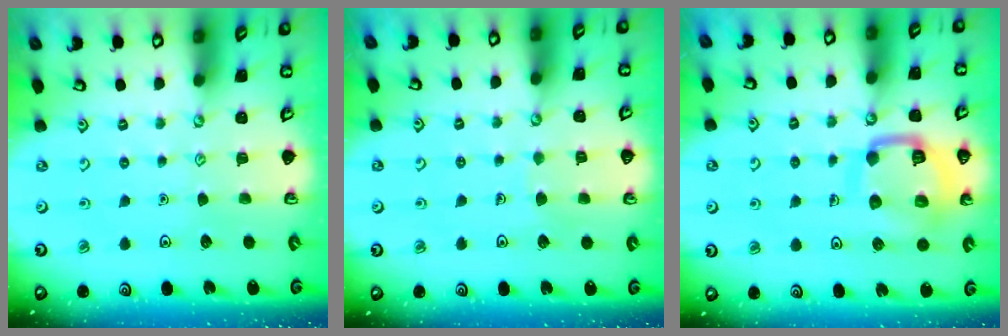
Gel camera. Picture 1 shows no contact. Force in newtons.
{"total": 3.2, "press": 3.2, "slide": 0.2}
{"total": 14.0, "press": 13.9, "slide": 1.7}